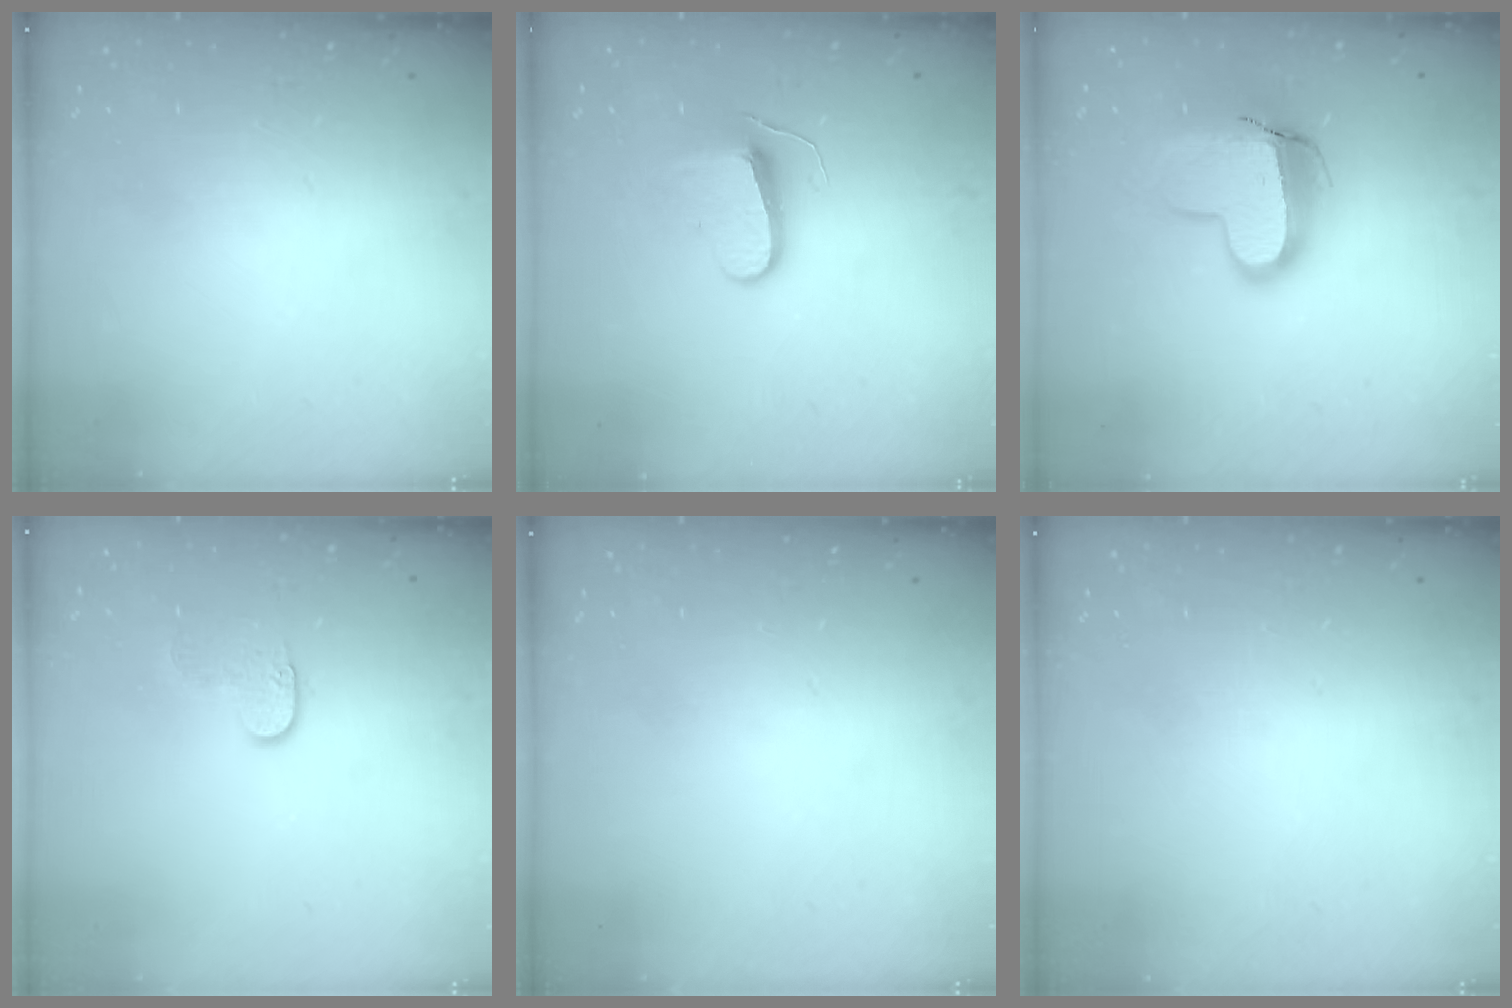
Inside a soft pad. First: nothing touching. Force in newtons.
{"total": 8.8, "press": 8.8, "slide": 0.2}
{"total": 12.7, "press": 12.7, "slide": 1.4}
{"total": 5.6, "press": 5.6, "slide": 0.5}
{"total": 0.0}
{"total": 0.0}